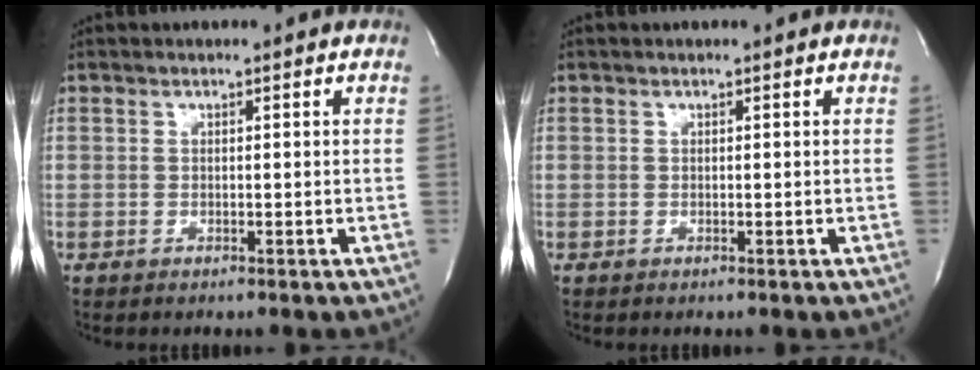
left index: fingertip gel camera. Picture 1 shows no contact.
{"total": 0.0}